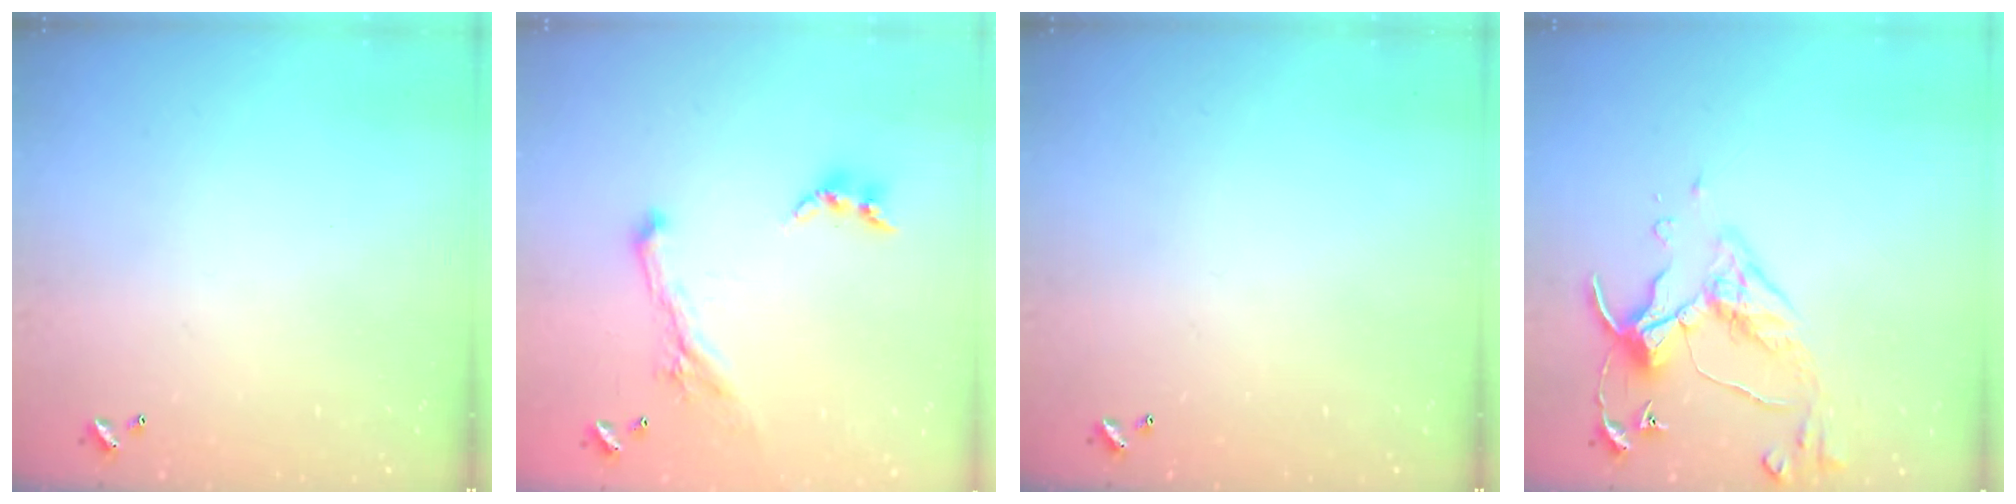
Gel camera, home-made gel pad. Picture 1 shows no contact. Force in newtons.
{"total": 1.8, "press": 1.7, "slide": 0.4}
{"total": 0.0}
{"total": 5.3, "press": 5.2, "slide": 1.0}